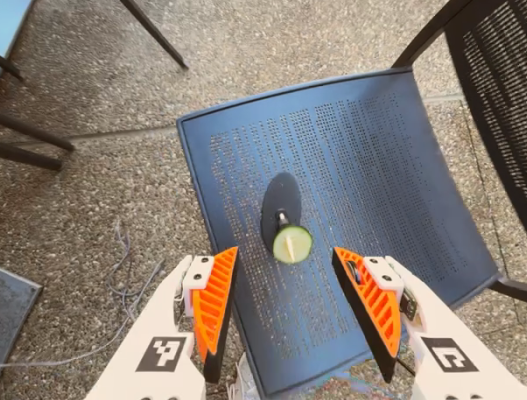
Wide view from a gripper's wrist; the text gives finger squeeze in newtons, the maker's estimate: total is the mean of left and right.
{"total": 0.0}